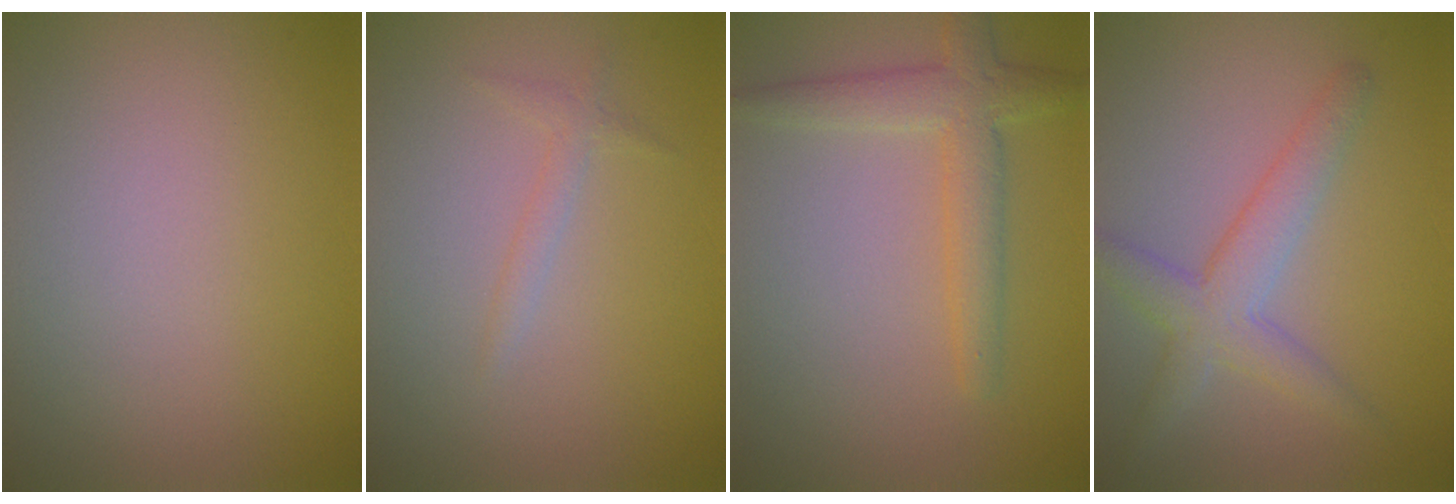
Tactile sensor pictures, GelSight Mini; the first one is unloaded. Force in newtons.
{"total": 1.1, "press": 1.1, "slide": 0.1}
{"total": 3.5, "press": 3.5, "slide": 0.2}
{"total": 3.9, "press": 3.9, "slide": 0.2}